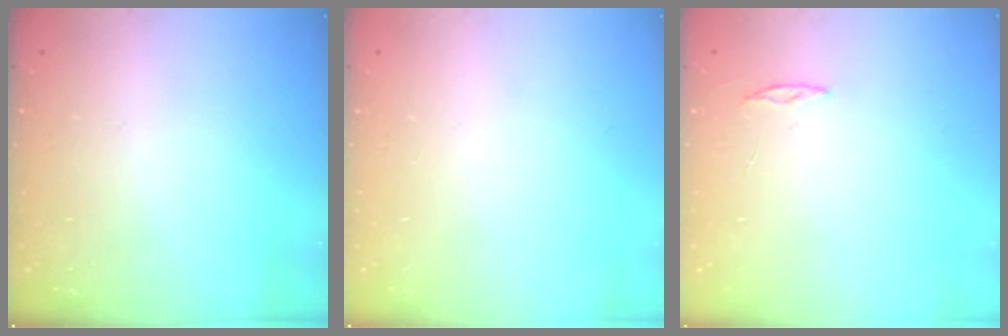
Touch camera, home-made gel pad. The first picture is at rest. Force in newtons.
{"total": 0.0}
{"total": 2.0, "press": 2.0, "slide": 0.2}